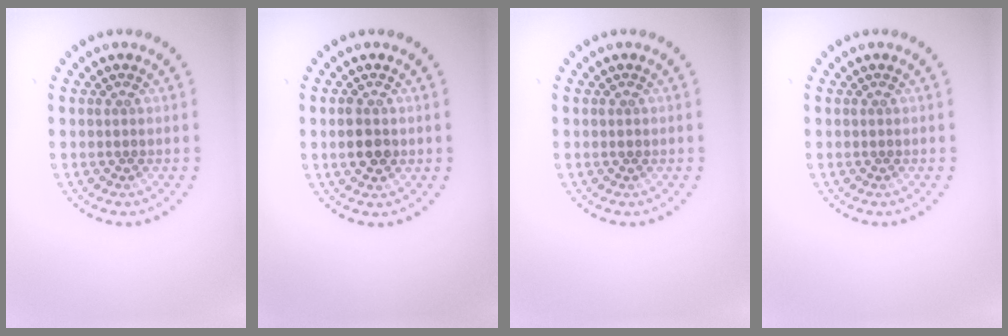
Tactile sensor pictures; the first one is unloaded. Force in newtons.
{"total": 2.2, "press": 2.2, "slide": 0.2}
{"total": 0.5, "press": 0.5, "slide": 0.1}
{"total": 0.0}